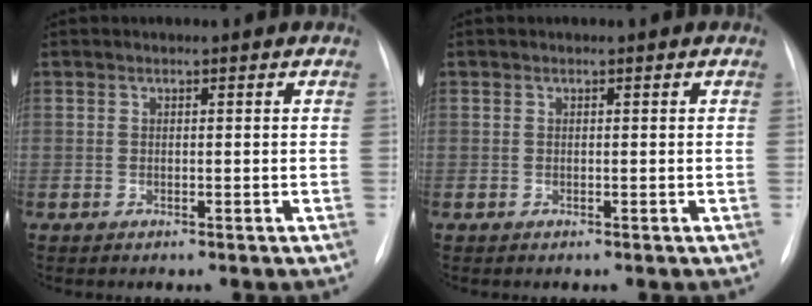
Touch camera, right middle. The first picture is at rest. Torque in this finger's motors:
{"motor_torque": [0.00, 0.00, 0.00, 0.00]}